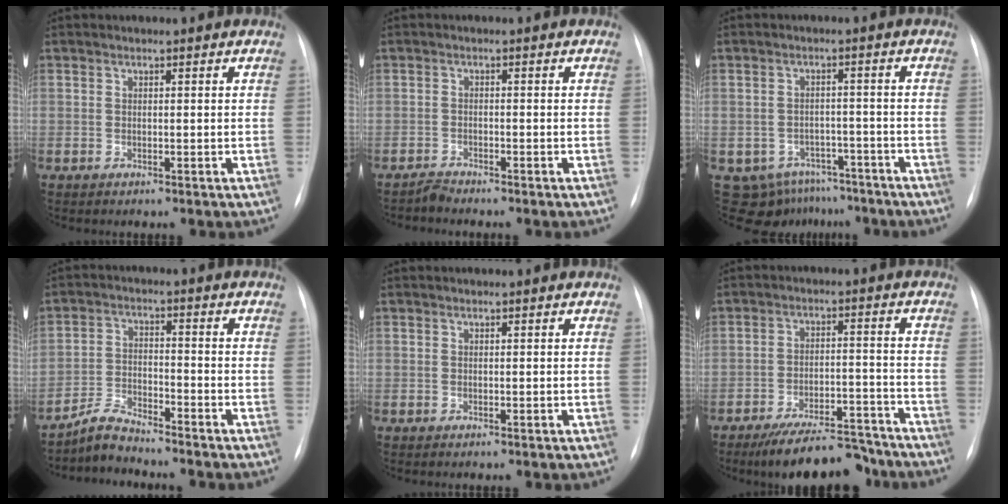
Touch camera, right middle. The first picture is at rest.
{"total": 1.5, "force": [-1.4, -0.1, -0.3], "torque": [0.006, -0.006, -0.028]}
{"total": 9.2, "force": [-7.3, 5.6, 1.0], "torque": [-0.012, 0.017, -0.089]}
{"total": 4.7, "force": [-4.7, 0.4, 0.5], "torque": [-0.014, -0.010, -0.089]}
{"total": 0.0}
{"total": 12.2, "force": [-10.7, 3.2, 4.9], "torque": [-0.067, 0.016, -0.164]}